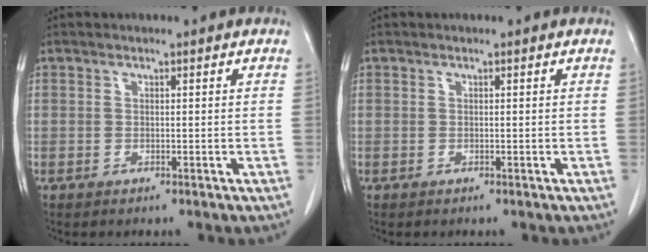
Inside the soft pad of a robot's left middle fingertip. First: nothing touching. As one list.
[{"total": 0.0}]